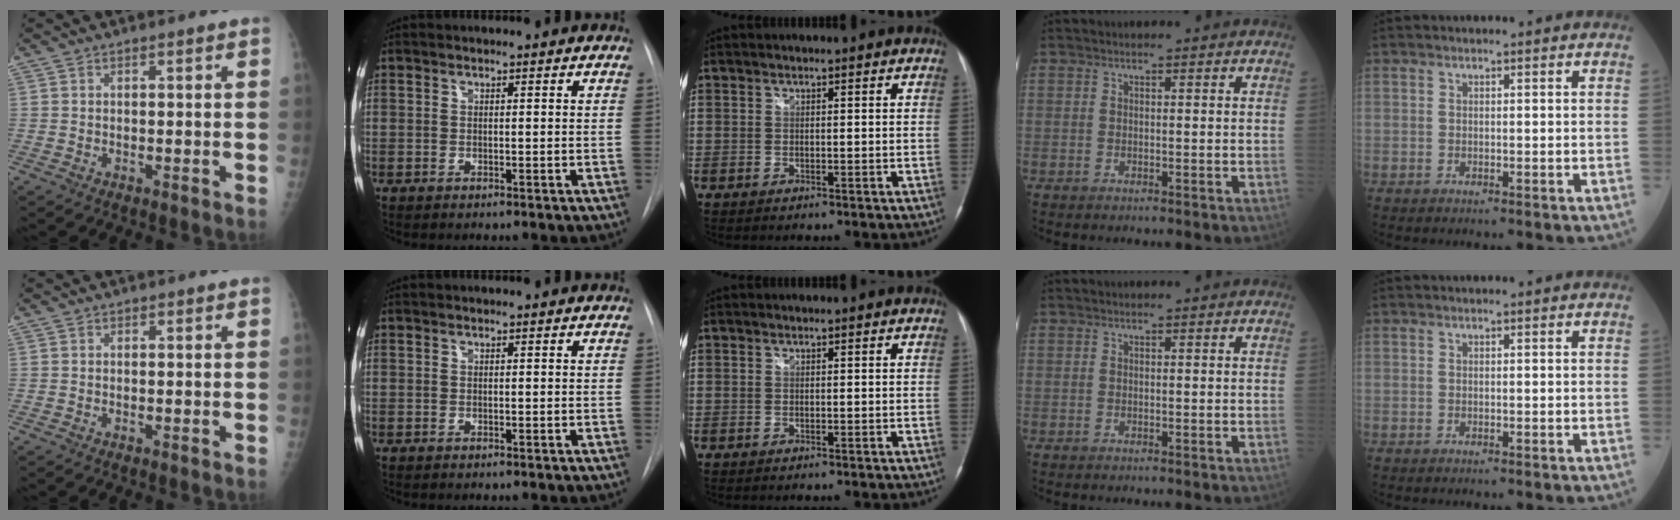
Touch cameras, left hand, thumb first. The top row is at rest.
{}